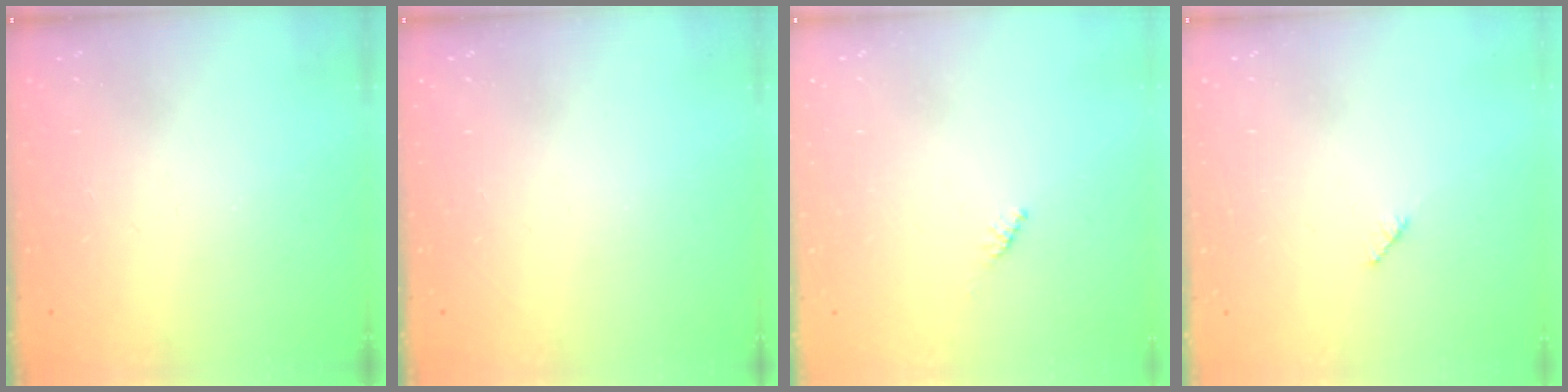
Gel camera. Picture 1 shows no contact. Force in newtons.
{"total": 0.0}
{"total": 1.6, "press": 1.5, "slide": 0.4}
{"total": 1.9, "press": 1.9, "slide": 0.3}